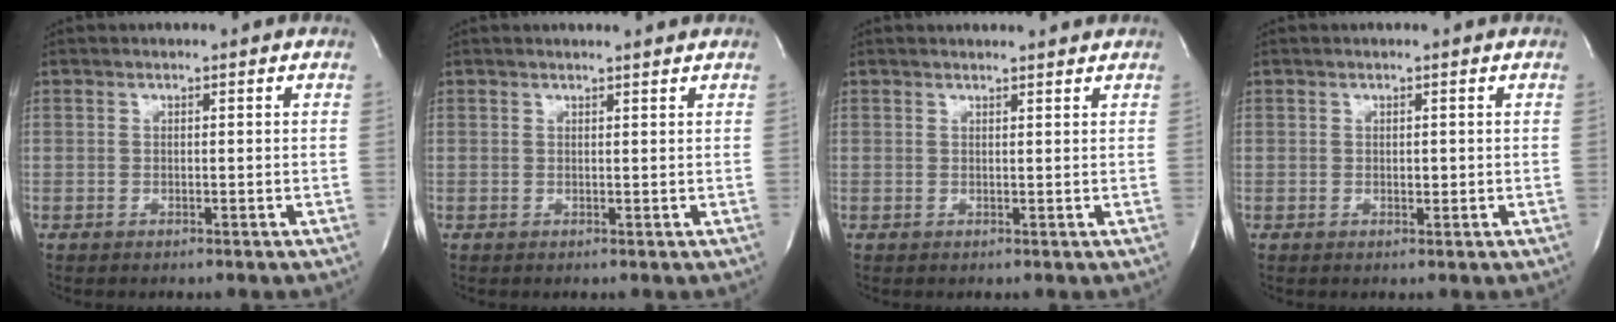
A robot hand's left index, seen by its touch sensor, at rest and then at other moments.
{"total": 1.4, "force": [1.4, -0.3, 0.1], "torque": [-0.009, -0.007, 0.015]}
{"total": 3.3, "force": [3.2, 0.2, 0.5], "torque": [-0.013, 0.002, 0.032]}
{"total": 0.6, "force": [-0.3, 0.4, 0.4], "torque": [-0.003, -0.003, -0.005]}